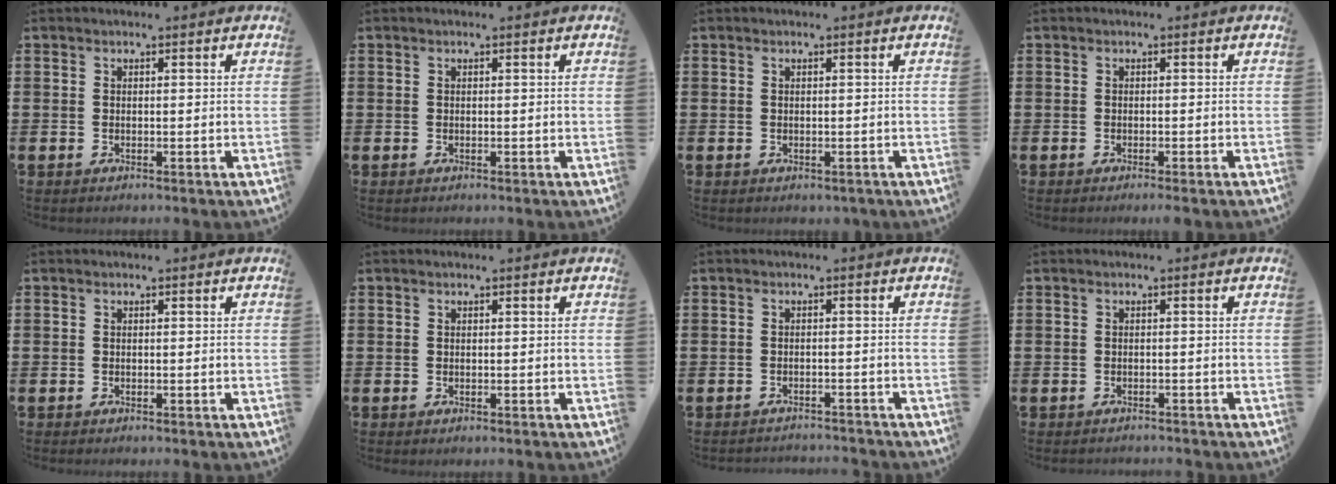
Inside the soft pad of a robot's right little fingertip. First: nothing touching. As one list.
[{"total": 0.0}, {"total": 0.0}, {"total": 0.6, "force": [-0.4, -0.1, 0.5], "torque": [-0.006, -0.003, -0.008]}, {"total": 0.0}, {"total": 0.0}, {"total": 1.3, "force": [-1.3, 0.0, -0.1], "torque": [-0.003, 0.003, -0.028]}, {"total": 0.6, "force": [-0.6, 0.0, 0.0], "torque": [-0.002, -0.001, -0.013]}]